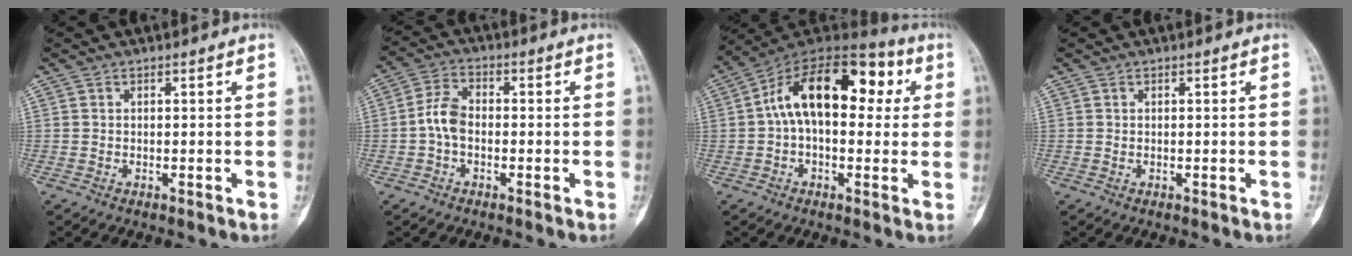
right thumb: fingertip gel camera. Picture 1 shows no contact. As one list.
[{"total": 5.5, "force": [-1.0, 3.5, 4.1], "torque": [-0.078, 0.018, -0.029]}, {"total": 19.3, "force": [3.4, 11.1, 15.4], "torque": [-0.211, 0.044, 0.040]}, {"total": 0.0}]